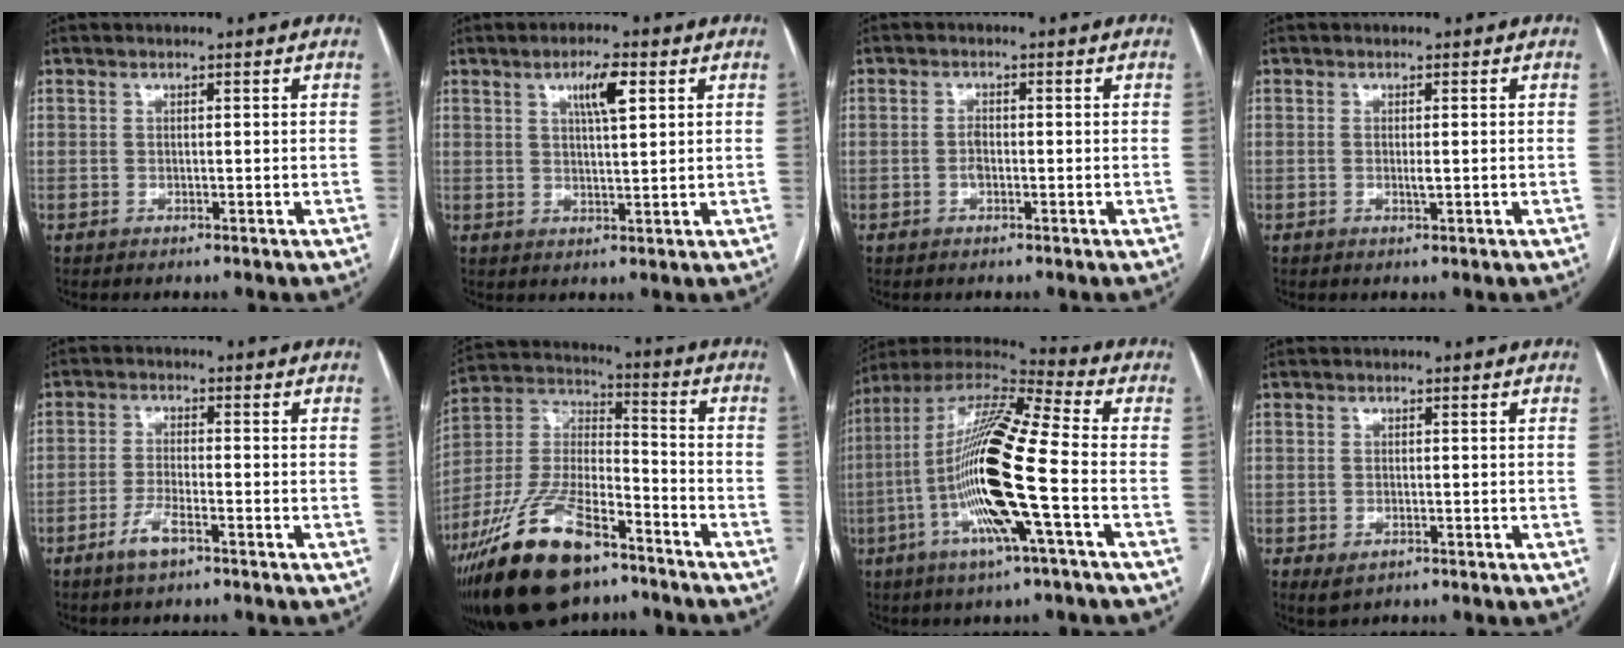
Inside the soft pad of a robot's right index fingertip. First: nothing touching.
{"total": 5.1, "force": [2.3, 0.8, 4.5], "torque": [-0.079, 0.003, 0.040]}
{"total": 1.6, "force": [-0.4, 0.8, 1.3], "torque": [-0.023, 0.003, -0.008]}
{"total": 1.1, "force": [-0.1, 0.2, 1.1], "torque": [-0.020, -0.003, -0.001]}
{"total": 4.1, "force": [-2.5, 0.8, 3.1], "torque": [-0.065, -0.002, -0.049]}
{"total": 20.8, "force": [-14.0, 7.6, 13.4], "torque": [-0.296, -0.005, -0.252]}
{"total": 19.7, "force": [-4.4, 1.2, 19.2], "torque": [-0.383, -0.008, -0.090]}
{"total": 2.2, "force": [-1.0, 1.2, 1.6], "torque": [-0.030, -0.003, -0.006]}